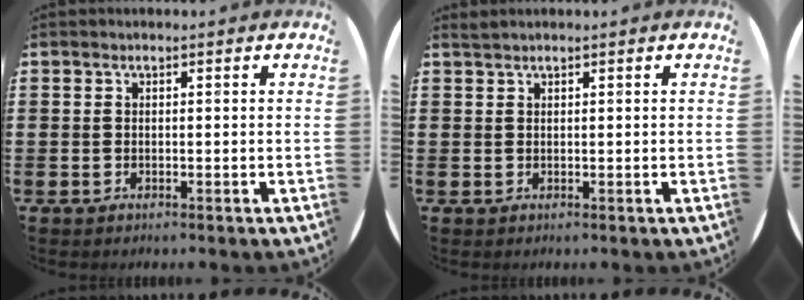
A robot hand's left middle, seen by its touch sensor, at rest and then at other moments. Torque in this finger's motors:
{"motor_torque": [0.23, -0.31, -0.08, 0.01]}